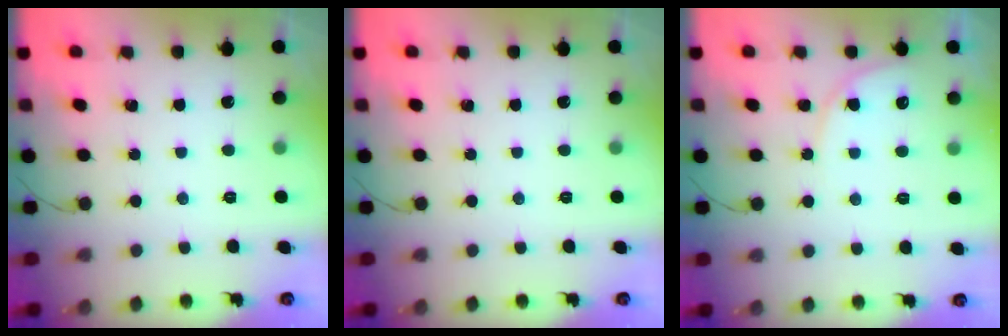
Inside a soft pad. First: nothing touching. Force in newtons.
{"total": 0.0}
{"total": 6.7, "press": 6.7, "slide": 0.3}